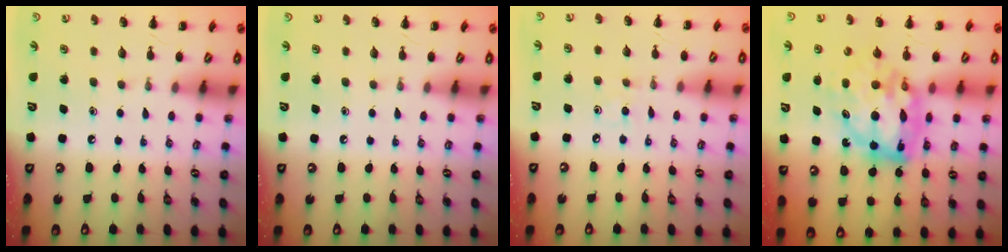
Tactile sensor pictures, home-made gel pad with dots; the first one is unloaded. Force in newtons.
{"total": 0.0}
{"total": 2.5, "press": 2.3, "slide": 0.8}
{"total": 14.9, "press": 14.4, "slide": 3.8}